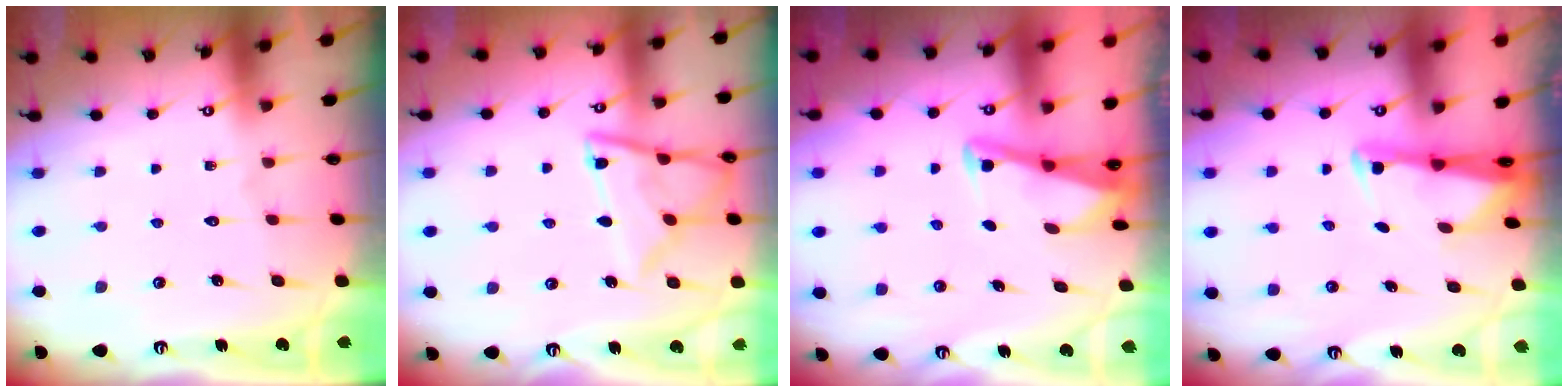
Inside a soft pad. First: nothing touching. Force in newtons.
{"total": 12.1, "press": 12.1, "slide": 1.1}
{"total": 2.8, "press": 2.8, "slide": 0.4}
{"total": 2.7, "press": 2.7, "slide": 0.5}